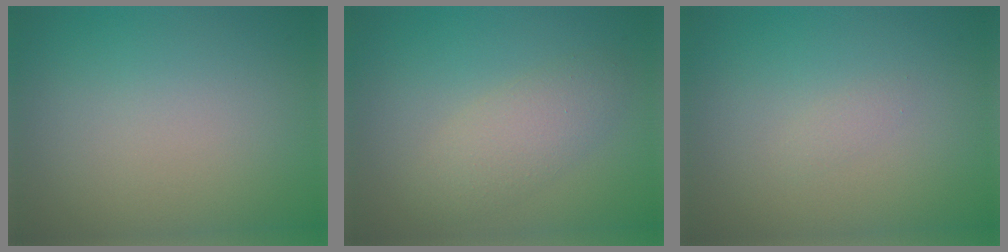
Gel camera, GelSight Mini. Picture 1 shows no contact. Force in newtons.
{"total": 2.8, "press": 2.8, "slide": 0.1}
{"total": 0.5, "press": 0.5, "slide": 0.0}